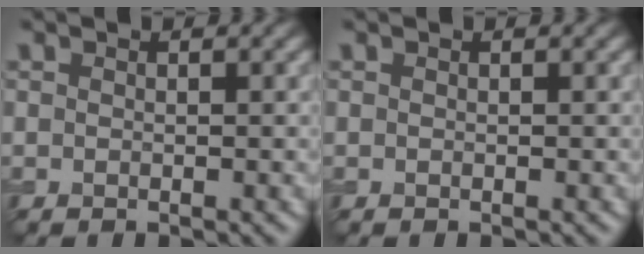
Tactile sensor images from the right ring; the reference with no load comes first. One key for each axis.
{"total": 0.0}